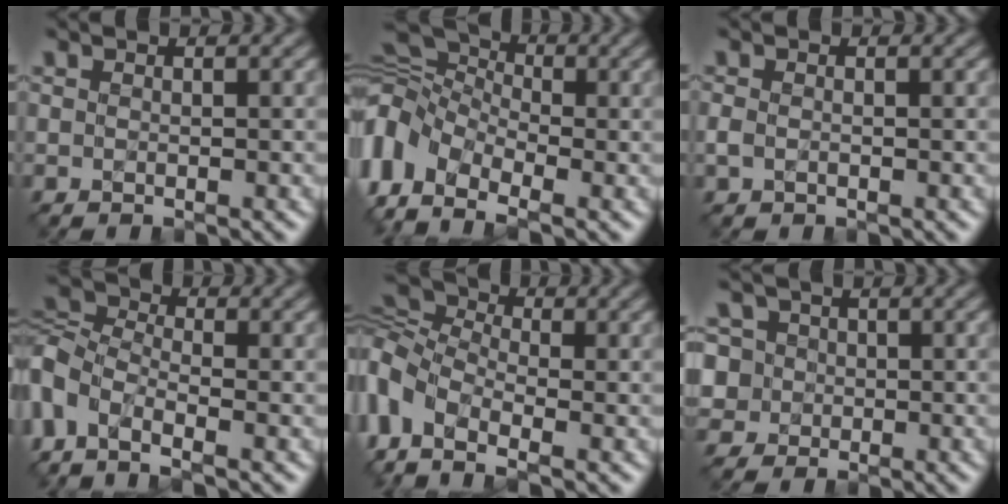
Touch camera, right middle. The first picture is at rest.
{"total": 8.6, "force": [-2.4, 6.1, 5.6], "torque": [-0.167, 0.006, -0.041]}
{"total": 0.8, "force": [-0.2, -0.5, -0.7], "torque": [-0.012, -0.002, -0.005]}
{"total": 5.8, "force": [-3.1, 3.4, 3.5], "torque": [-0.114, 0.002, -0.071]}
{"total": 6.9, "force": [-2.4, 4.5, 4.6], "torque": [-0.152, 0.014, -0.066]}
{"total": 4.0, "force": [1.4, 3.7, 0.1], "torque": [-0.018, 0.043, -0.002]}